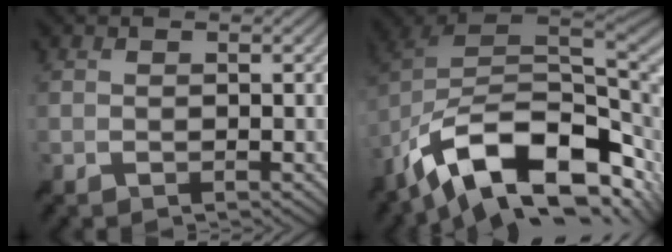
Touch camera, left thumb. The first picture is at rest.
{"total": 15.5, "force": [-5.2, 8.4, 11.9], "torque": [-0.231, -0.016, -0.088]}